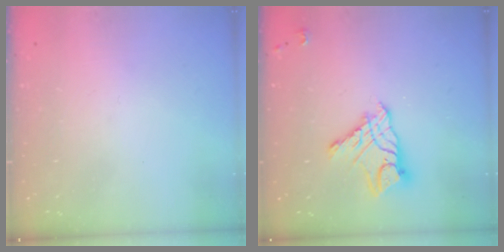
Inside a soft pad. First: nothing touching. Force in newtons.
{"total": 10.8, "press": 10.8, "slide": 1.0}